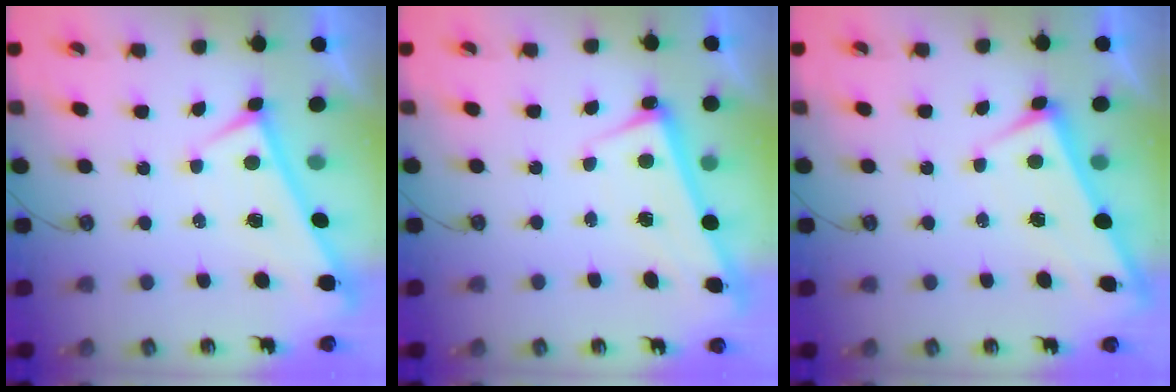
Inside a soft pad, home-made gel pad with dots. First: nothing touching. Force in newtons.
{"total": 2.9, "press": 2.9, "slide": 0.4}
{"total": 2.4, "press": 2.4, "slide": 0.1}